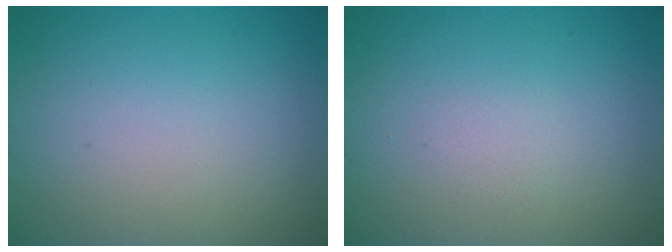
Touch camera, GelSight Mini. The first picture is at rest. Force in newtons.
{"total": 0.7, "press": 0.7, "slide": 0.0}